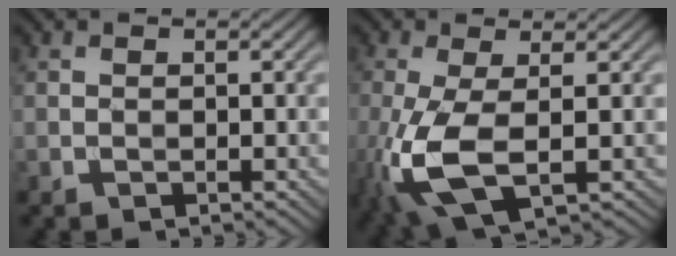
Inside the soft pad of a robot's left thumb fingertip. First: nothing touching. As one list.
[{"total": 9.8, "force": [-2.0, 3.7, 8.8], "torque": [-0.219, -0.015, -0.036]}]